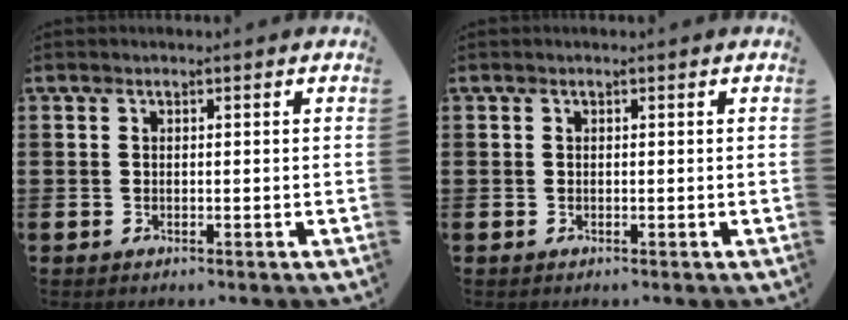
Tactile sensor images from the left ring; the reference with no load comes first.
{"total": 0.0}